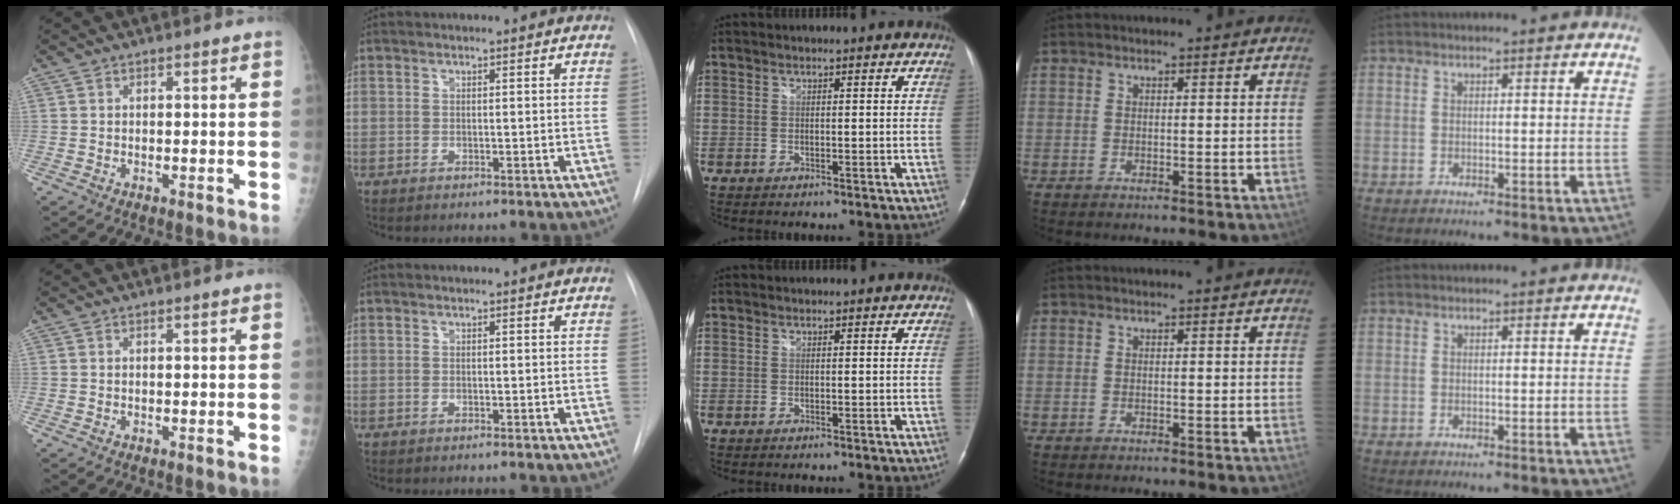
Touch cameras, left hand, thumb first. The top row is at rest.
{}